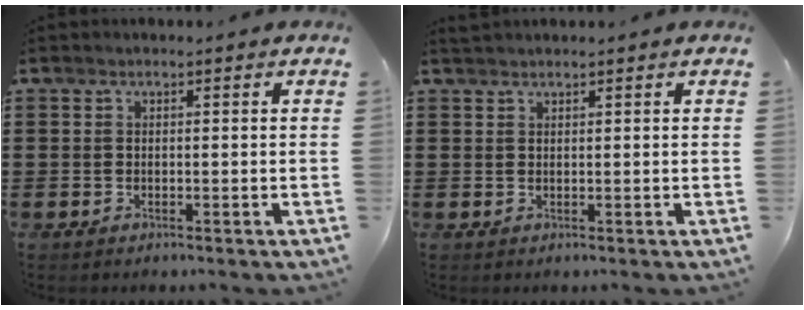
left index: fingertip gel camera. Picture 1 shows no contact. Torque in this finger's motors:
{"motor_torque": [0.04, 0.10, 0.00, 0.02]}